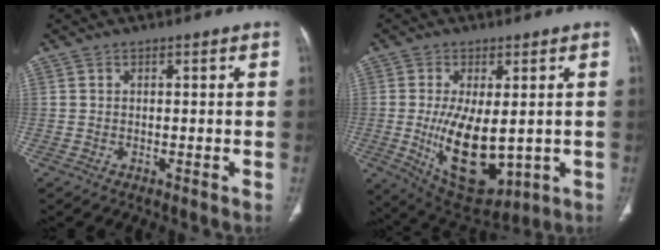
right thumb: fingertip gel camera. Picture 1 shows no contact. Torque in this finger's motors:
{"motor_torque": [2.47, 2.54, 1.49, 0.26, 0.47]}